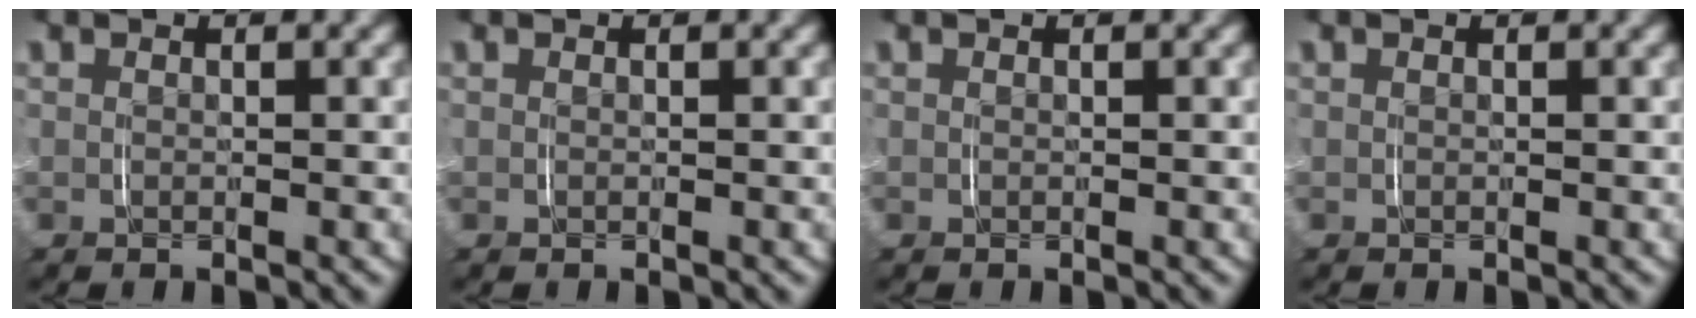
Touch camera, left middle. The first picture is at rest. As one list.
[{"total": 0.0}, {"total": 0.0}, {"total": 0.0}]